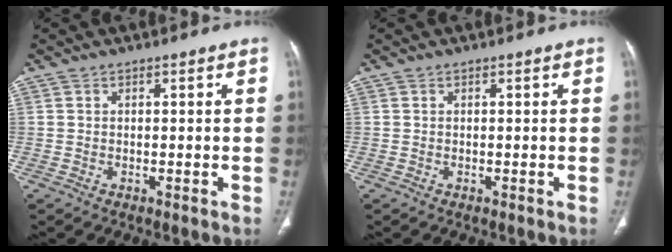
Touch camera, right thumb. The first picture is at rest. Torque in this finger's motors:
{"motor_torque": [0.04, -0.04, 0.01, -0.01, 0.01]}